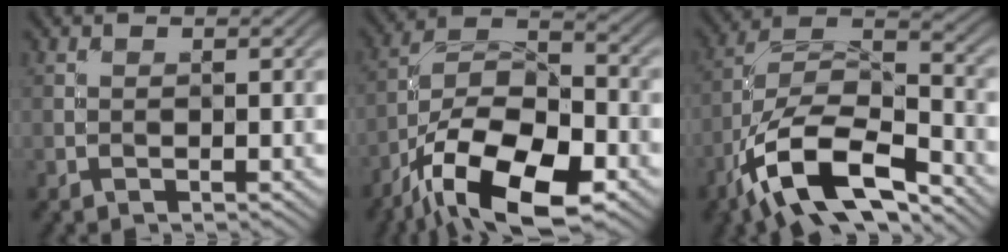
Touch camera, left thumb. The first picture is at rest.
{"total": 15.7, "force": [-9.2, 6.5, 10.9], "torque": [-0.207, -0.013, -0.179]}
{"total": 14.5, "force": [-8.9, 5.5, 10.1], "torque": [-0.200, -0.011, -0.180]}